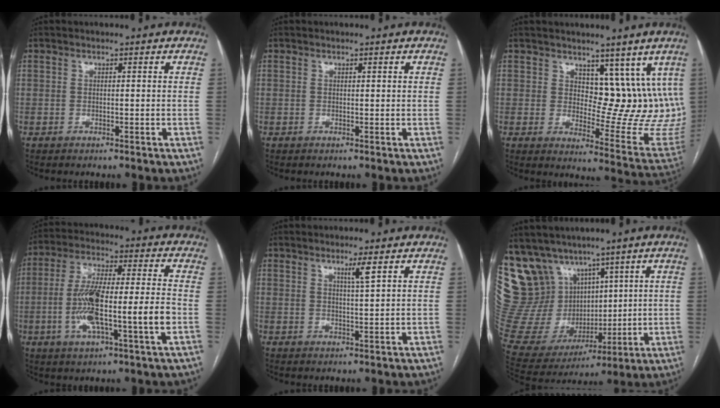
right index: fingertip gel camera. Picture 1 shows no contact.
{"total": 0.0}
{"total": 12.0, "force": [6.9, 6.0, 7.8], "torque": [-0.082, -0.016, 0.104]}
{"total": 14.0, "force": [-3.1, 1.3, 13.6], "torque": [-0.262, 0.006, -0.055]}
{"total": 2.3, "force": [1.4, -0.6, 1.7], "torque": [-0.034, -0.007, 0.027]}
{"total": 25.1, "force": [13.0, 18.0, 11.8], "torque": [-0.298, 0.072, 0.274]}